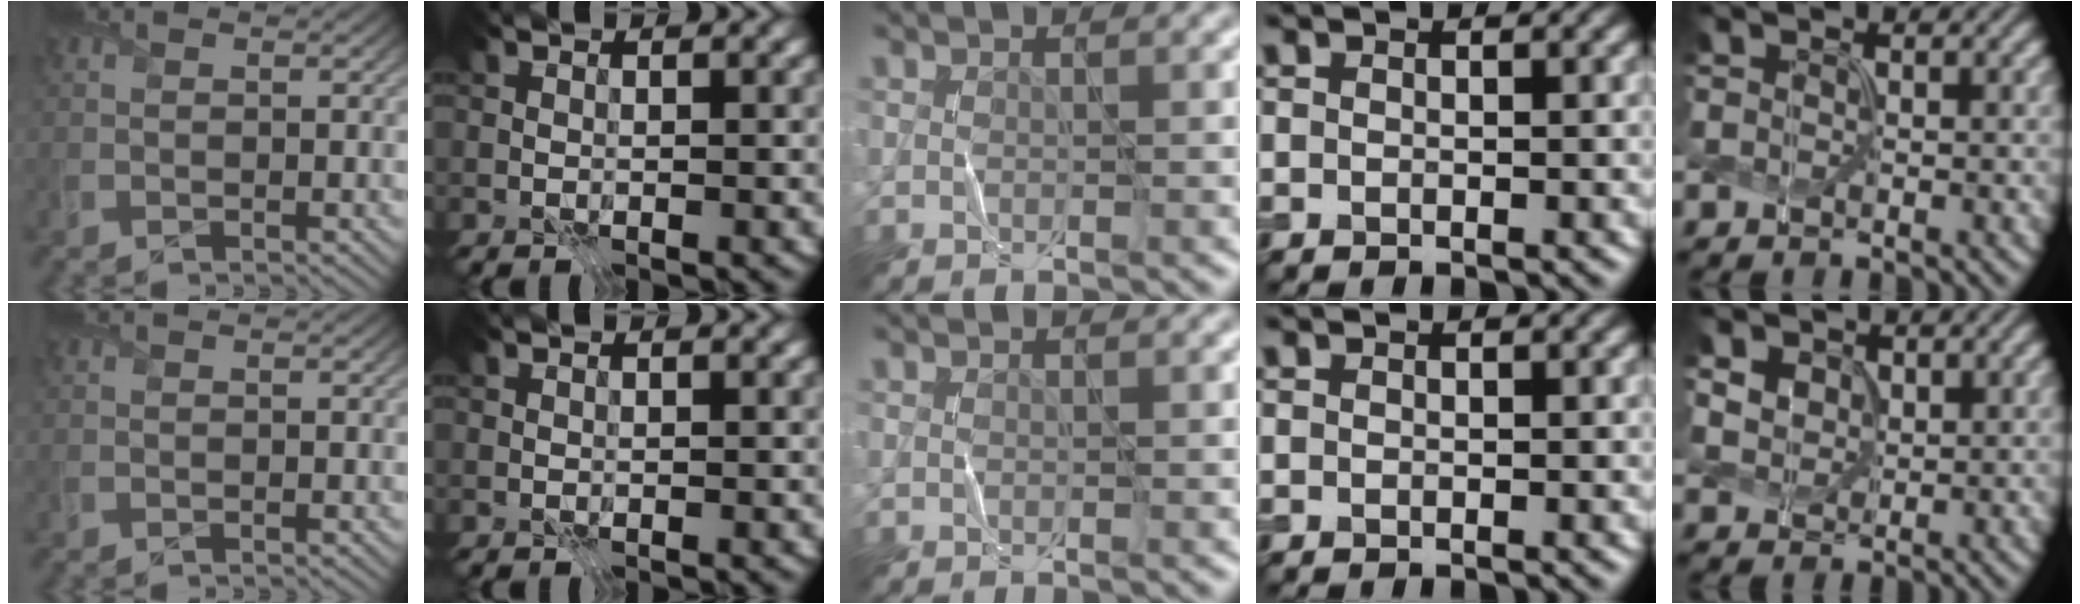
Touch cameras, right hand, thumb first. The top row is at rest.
{"little": {"total": 2.5, "force": [0.8, 2.1, 0.9], "torque": [-0.041, 0.000, 0.023]}}